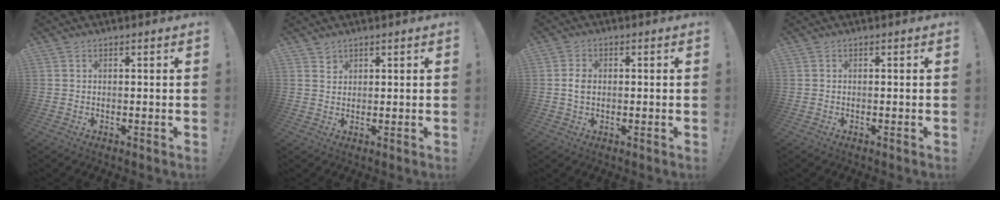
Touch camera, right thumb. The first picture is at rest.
{"total": 1.7, "force": [1.5, 0.8, 0.2], "torque": [0.008, -0.014, 0.025]}
{"total": 3.4, "force": [-0.3, 2.2, 2.6], "torque": [-0.049, 0.004, -0.007]}
{"total": 0.0}